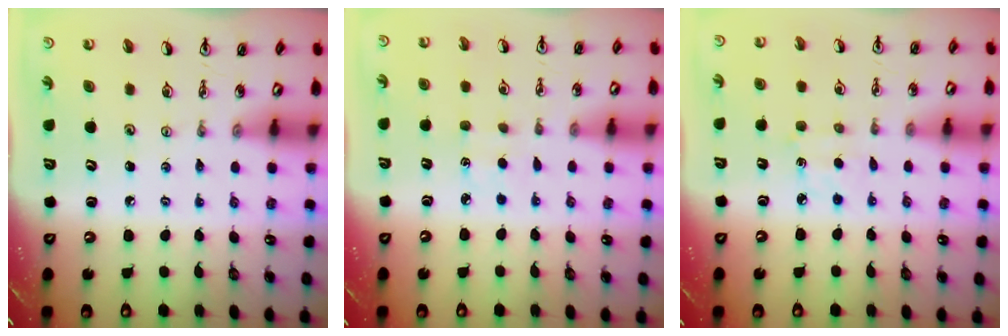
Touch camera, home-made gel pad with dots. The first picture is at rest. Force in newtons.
{"total": 1.5, "press": 1.5, "slide": 0.2}
{"total": 4.2, "press": 4.2, "slide": 0.6}